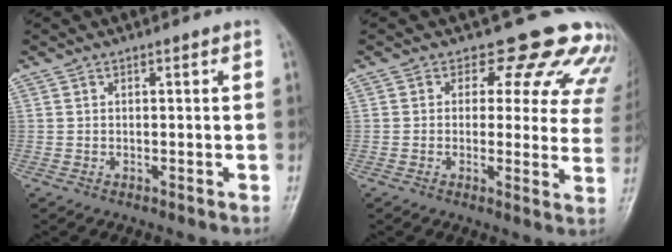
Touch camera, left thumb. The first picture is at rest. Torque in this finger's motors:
{"motor_torque": [0.36, 0.46, -0.01, -0.25, 0.03]}